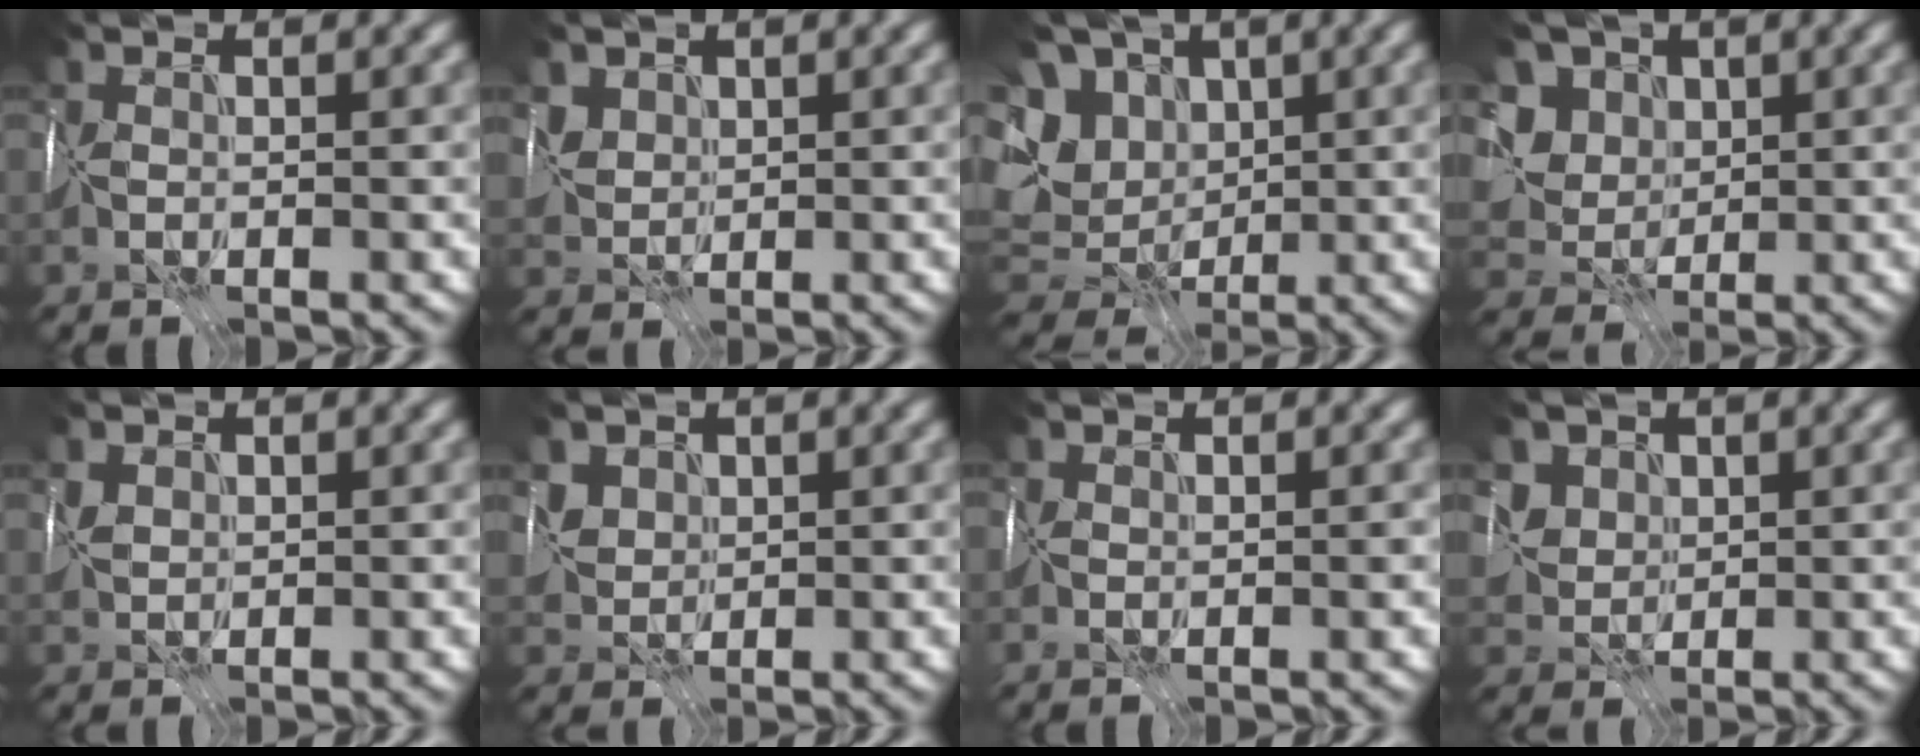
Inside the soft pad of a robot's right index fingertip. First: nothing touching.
{"total": 1.6, "force": [1.4, 0.9, -0.2], "torque": [0.008, -0.008, 0.039]}
{"total": 11.1, "force": [1.1, 9.3, 6.0], "torque": [-0.123, 0.006, 0.008]}
{"total": 6.8, "force": [2.6, 5.6, 3.0], "torque": [-0.050, 0.017, 0.023]}
{"total": 0.8, "force": [0.6, 0.4, -0.2], "torque": [0.009, -0.002, 0.012]}
{"total": 1.9, "force": [1.5, 1.3, 0.1], "torque": [-0.005, -0.004, 0.044]}
{"total": 0.6, "force": [0.2, 0.3, 0.5], "torque": [-0.003, -0.005, 0.005]}
{"total": 3.0, "force": [1.8, 2.4, 0.6], "torque": [-0.012, -0.002, 0.037]}